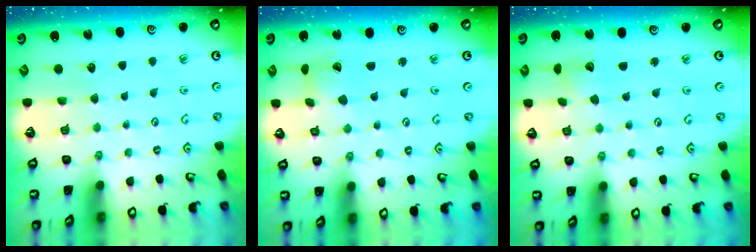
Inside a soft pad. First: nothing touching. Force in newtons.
{"total": 2.7, "press": 2.7, "slide": 0.4}
{"total": 3.0, "press": 2.9, "slide": 0.4}